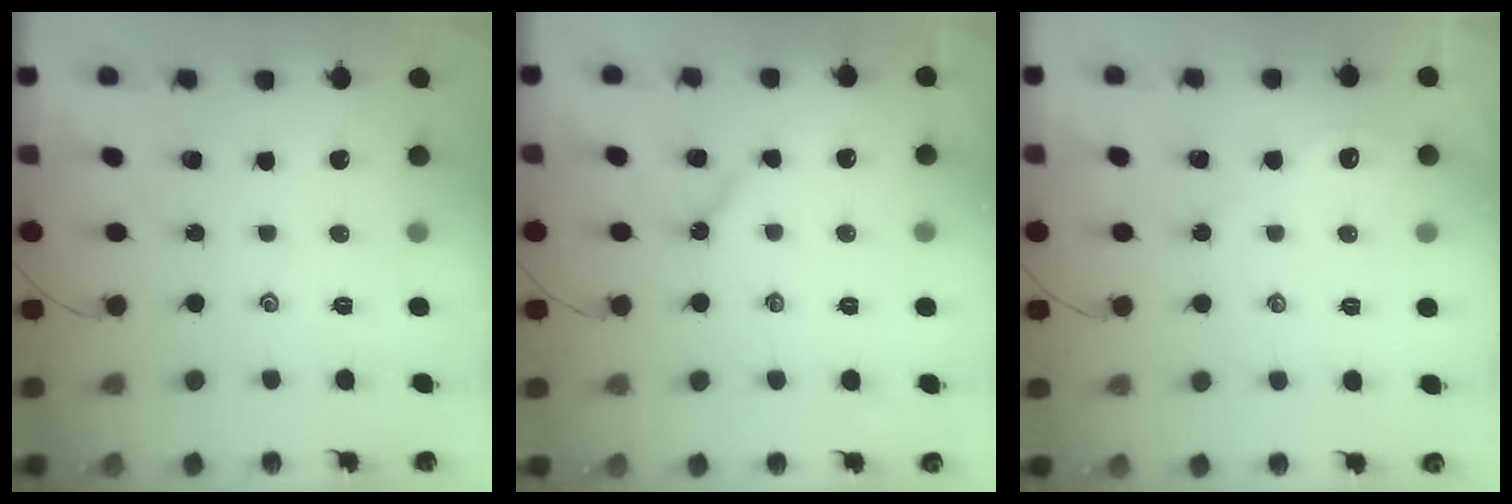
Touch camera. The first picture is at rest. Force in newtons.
{"total": 4.4, "press": 4.3, "slide": 0.9}
{"total": 1.9, "press": 1.8, "slide": 0.3}